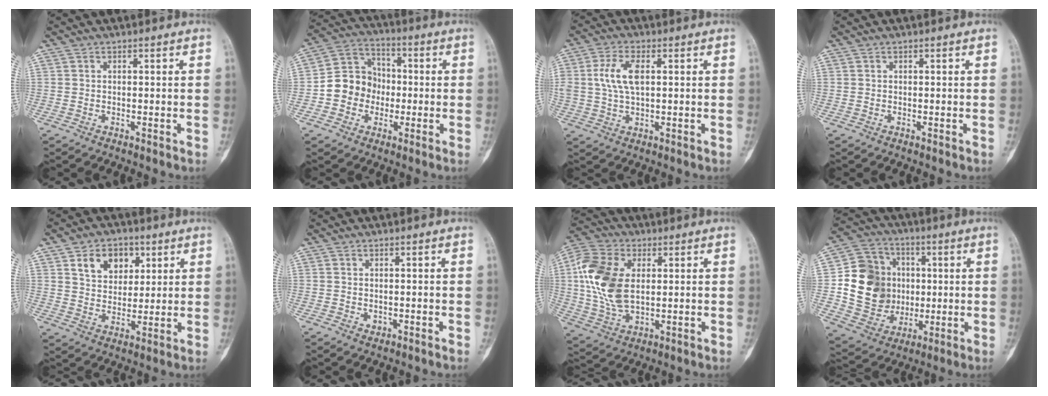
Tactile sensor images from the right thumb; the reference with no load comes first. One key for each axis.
{"total": 10.8, "fx": -1.8, "fy": 9.6, "fz": 4.5, "tx": -0.043, "ty": 0.037, "tz": -0.041}
{"total": 7.3, "fx": 1.4, "fy": 3.8, "fz": 6.2, "tx": -0.131, "ty": 0.004, "tz": 0.027}
{"total": 0.0}
{"total": 10.0, "fx": 4.3, "fy": 7.4, "fz": 5.2, "tx": -0.044, "ty": -0.017, "tz": 0.074}
{"total": 0.9, "fx": -0.4, "fy": 0.6, "fz": 0.5, "tx": -0.004, "ty": 0.003, "tz": -0.003}
{"total": 15.4, "fx": 2.2, "fy": 9.6, "fz": 11.9, "tx": -0.240, "ty": 0.003, "tz": 0.041}
{"total": 17.2, "fx": 0.7, "fy": 15.0, "fz": 8.3, "tx": -0.103, "ty": 0.012, "tz": 0.025}